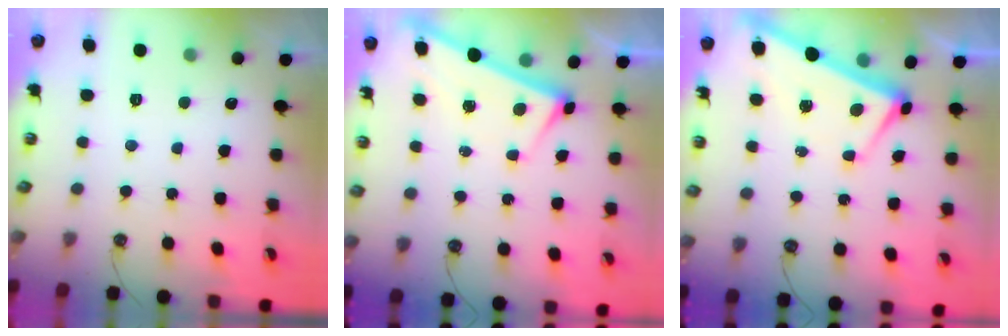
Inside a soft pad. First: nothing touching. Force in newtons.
{"total": 2.9, "press": 2.9, "slide": 0.1}
{"total": 1.0, "press": 0.8, "slide": 0.5}